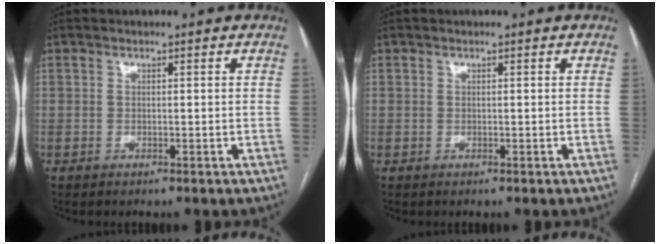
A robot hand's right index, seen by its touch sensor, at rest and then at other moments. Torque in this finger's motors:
{"motor_torque": [-0.08, -0.01, -0.02, 0.00]}